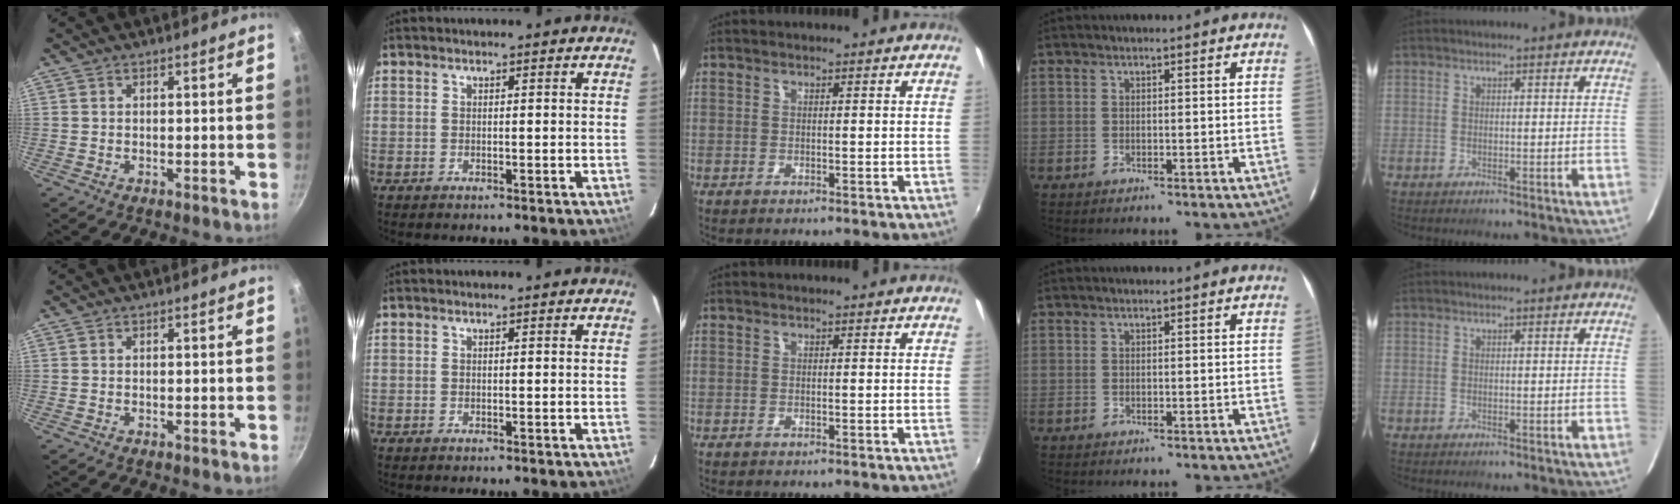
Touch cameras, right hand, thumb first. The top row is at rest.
{}